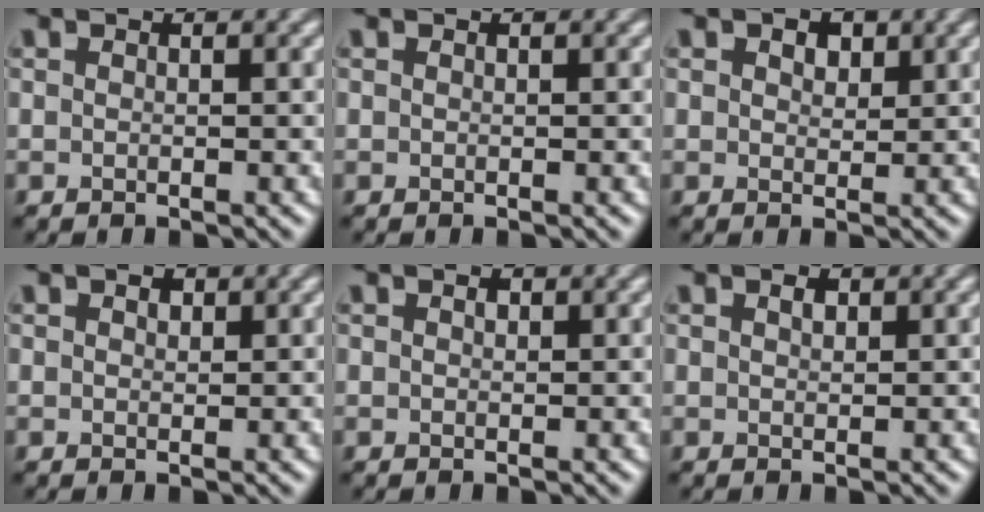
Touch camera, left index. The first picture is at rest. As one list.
[{"total": 0.0}, {"total": 2.2, "force": [1.2, 1.4, 1.2], "torque": [-0.016, -0.001, 0.018]}, {"total": 0.8, "force": [0.4, 0.6, 0.5], "torque": [-0.007, -0.001, 0.006]}, {"total": 0.7, "force": [0.2, 0.4, 0.4], "torque": [-0.006, -0.001, 0.001]}, {"total": 0.9, "force": [0.4, 0.5, 0.6], "torque": [-0.012, 0.001, 0.007]}]